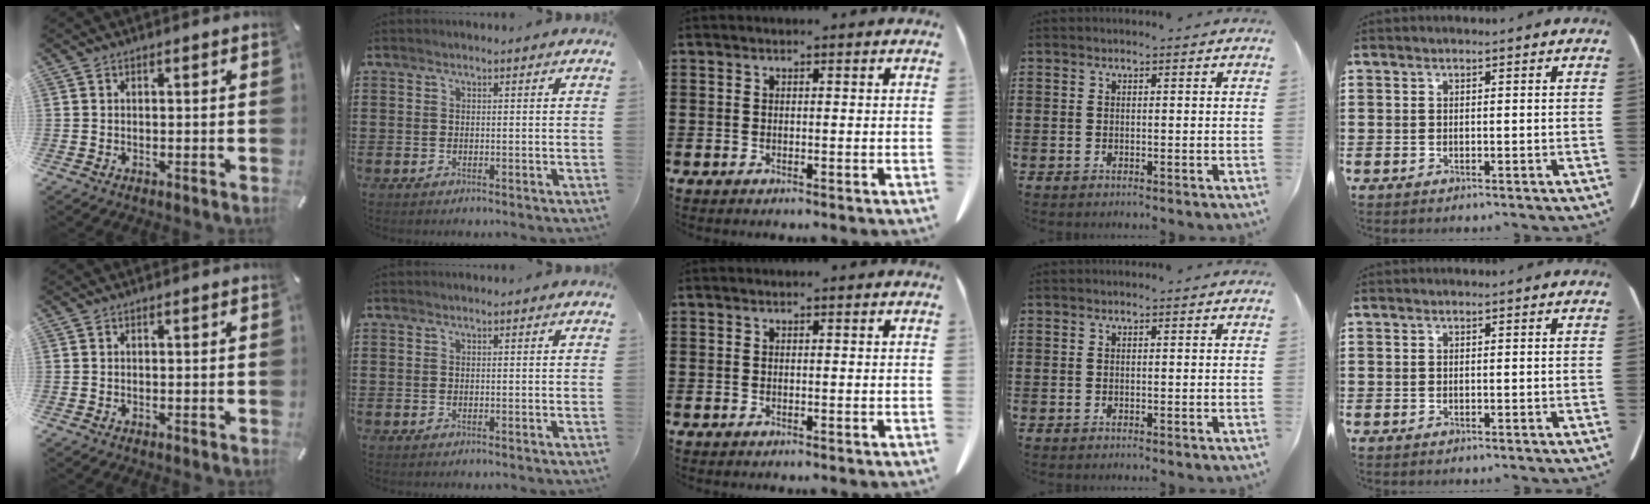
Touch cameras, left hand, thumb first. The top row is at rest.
{}